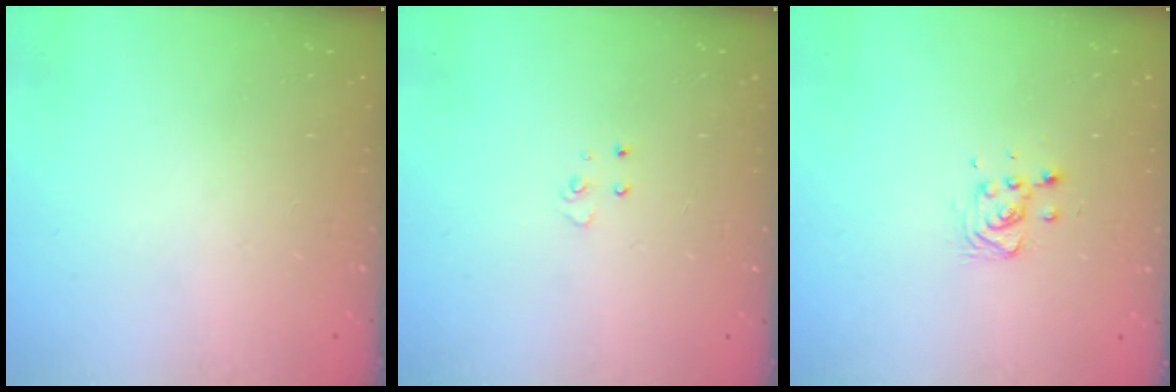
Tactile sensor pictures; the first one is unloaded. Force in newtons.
{"total": 3.6, "press": 3.6, "slide": 0.4}
{"total": 6.2, "press": 6.0, "slide": 1.6}